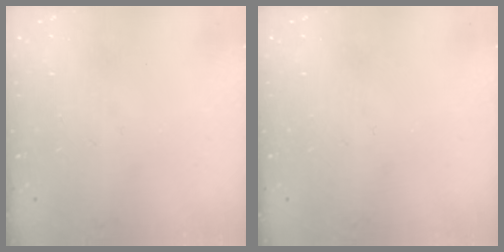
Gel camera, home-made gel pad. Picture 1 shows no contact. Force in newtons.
{"total": 0.0}